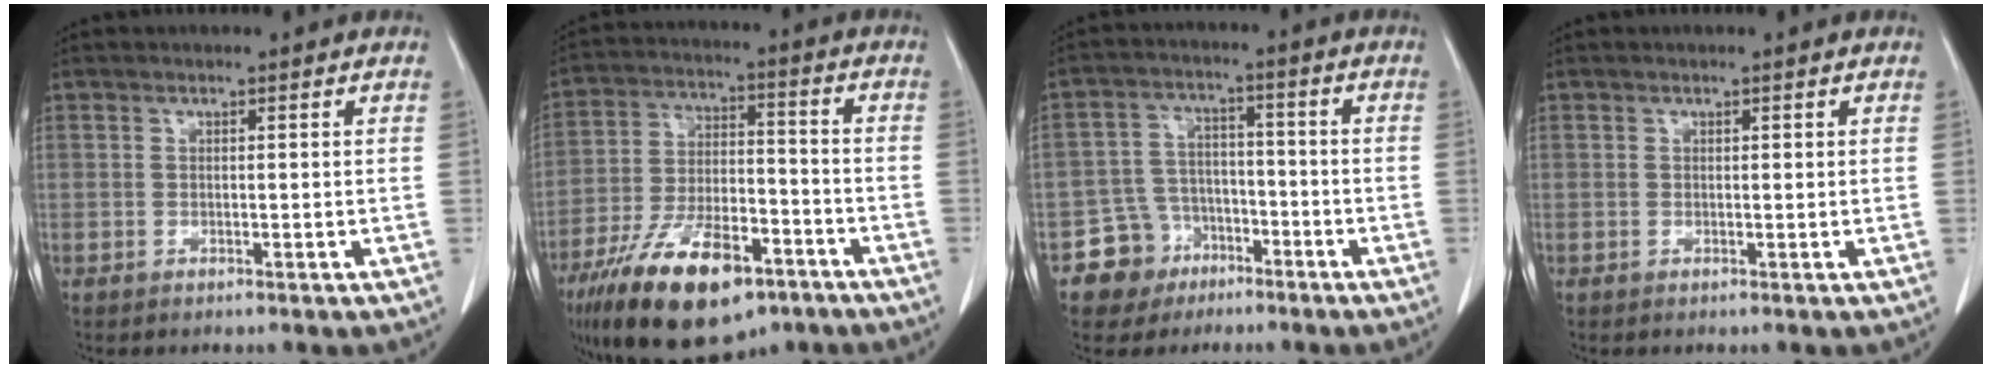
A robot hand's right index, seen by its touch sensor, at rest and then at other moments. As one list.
[{"total": 18.7, "force": [-11.7, 7.1, 12.7], "torque": [-0.238, -0.011, -0.200]}, {"total": 7.4, "force": [-4.1, 6.2, 0.4], "torque": [0.006, 0.015, -0.065]}, {"total": 0.0}]